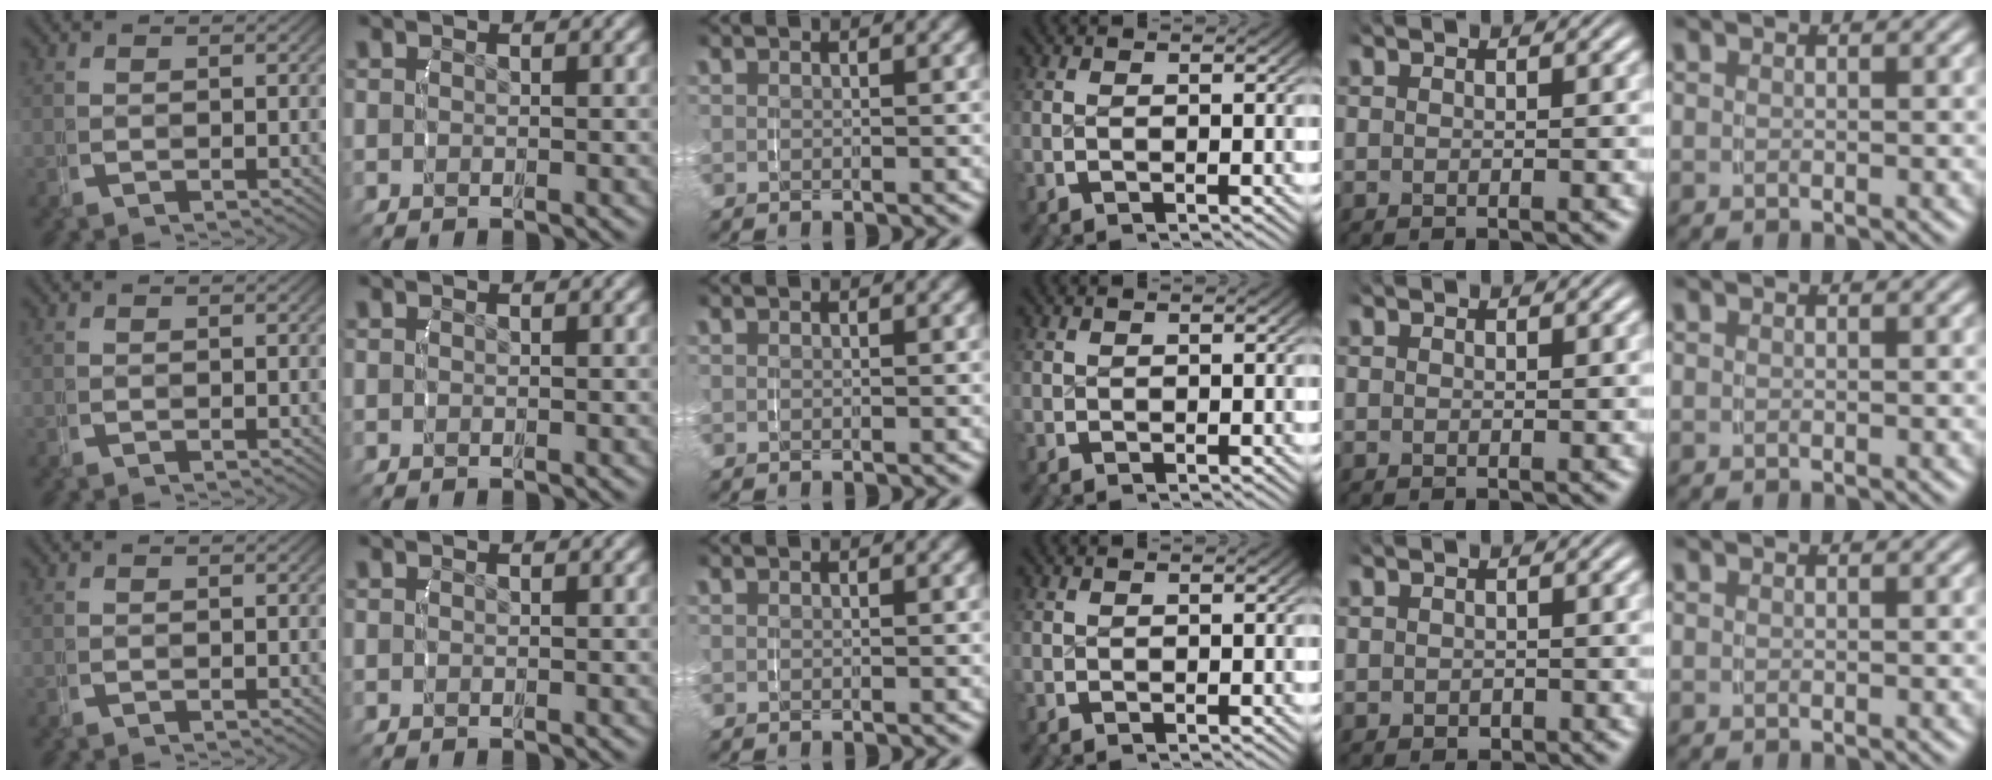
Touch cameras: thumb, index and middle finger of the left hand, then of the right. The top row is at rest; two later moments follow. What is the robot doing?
{"motion": "grasp_and_lifting", "object": "router"}